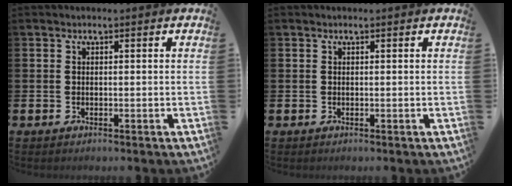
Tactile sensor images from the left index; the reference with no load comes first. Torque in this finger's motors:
{"motor_torque": [-0.08, -0.11, 0.03, 0.02]}